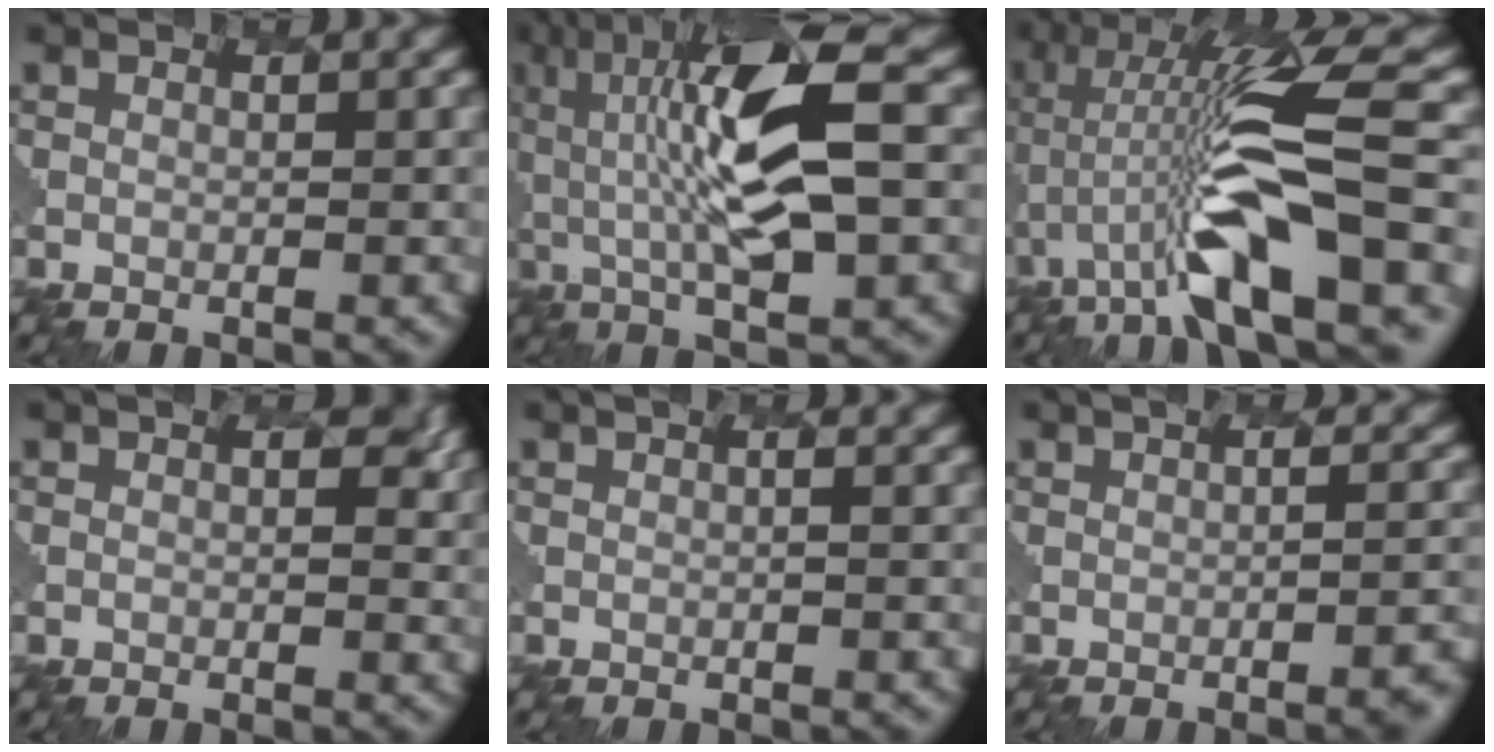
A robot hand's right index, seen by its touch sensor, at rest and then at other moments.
{"total": 10.5, "force": [2.2, 3.2, 9.8], "torque": [-0.228, 0.014, 0.012]}
{"total": 8.5, "force": [-1.9, 2.0, 8.1], "torque": [-0.190, 0.030, -0.060]}
{"total": 1.4, "force": [0.9, 0.2, -1.1], "torque": [0.013, 0.013, -0.001]}
{"total": 2.1, "force": [0.8, 1.0, 1.6], "torque": [-0.004, 0.019, -0.011]}
{"total": 4.2, "force": [-0.5, 1.9, 3.7], "torque": [-0.013, 0.012, -0.021]}